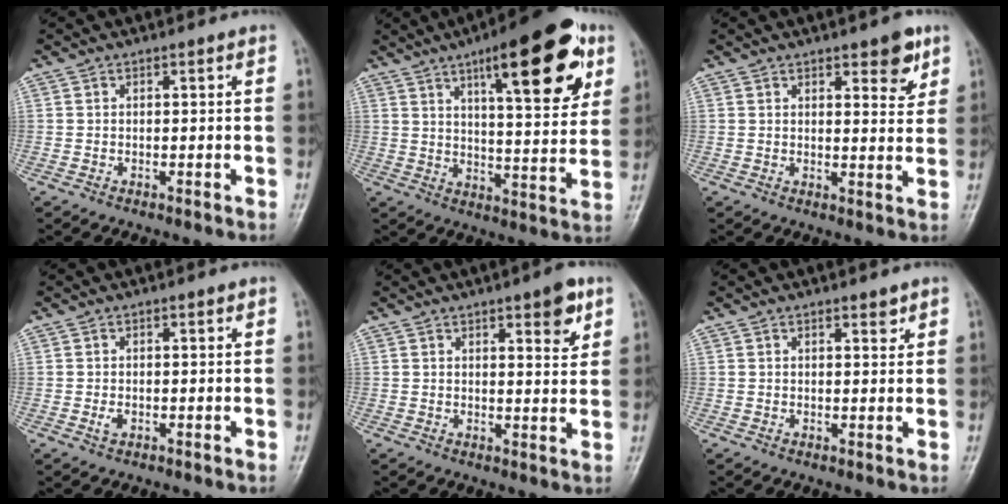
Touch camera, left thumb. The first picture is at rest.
{"total": 20.6, "force": [10.0, 6.1, 16.9], "torque": [-0.205, -0.030, 0.142]}
{"total": 6.0, "force": [3.5, 2.2, 4.4], "torque": [-0.037, -0.020, 0.041]}
{"total": 1.4, "force": [-0.1, 0.9, 1.1], "torque": [-0.016, -0.002, -0.003]}
{"total": 6.0, "force": [3.3, 1.8, 4.7], "torque": [-0.051, -0.017, 0.040]}
{"total": 1.8, "force": [1.3, 0.6, 1.0], "torque": [-0.007, -0.007, 0.017]}